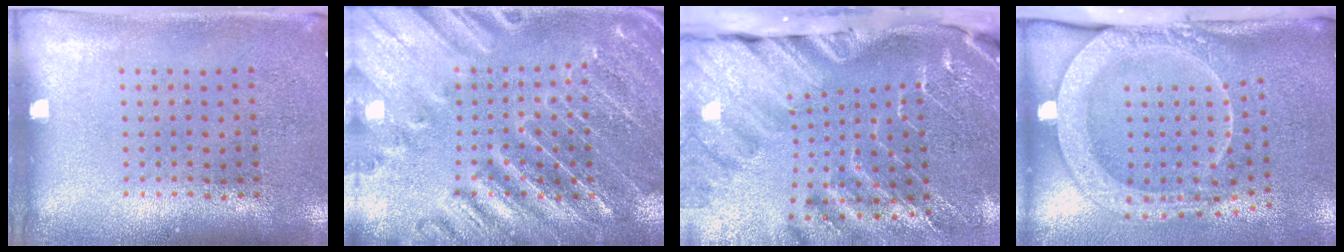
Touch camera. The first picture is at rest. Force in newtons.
{"total": 3.3, "press": 3.2, "slide": 0.8}
{"total": 4.4, "press": 3.3, "slide": 3.0}
{"total": 2.8, "press": 2.1, "slide": 1.9}